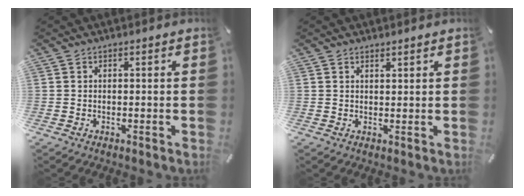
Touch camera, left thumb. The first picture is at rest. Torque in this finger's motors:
{"motor_torque": [-0.12, -0.46, 0.01, 0.23, -0.01]}